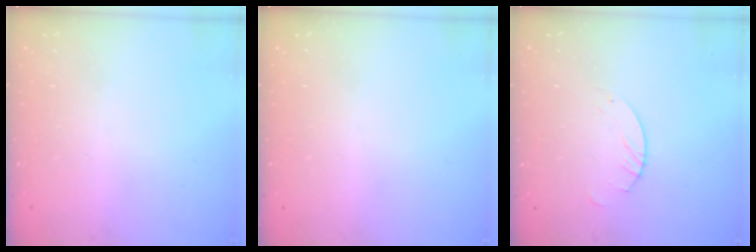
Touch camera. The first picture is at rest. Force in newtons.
{"total": 0.0}
{"total": 2.5, "press": 2.5, "slide": 0.1}